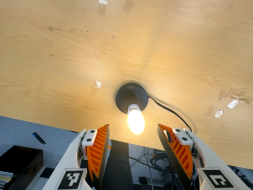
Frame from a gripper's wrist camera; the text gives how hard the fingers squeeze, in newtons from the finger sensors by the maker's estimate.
{"total": 0.0}